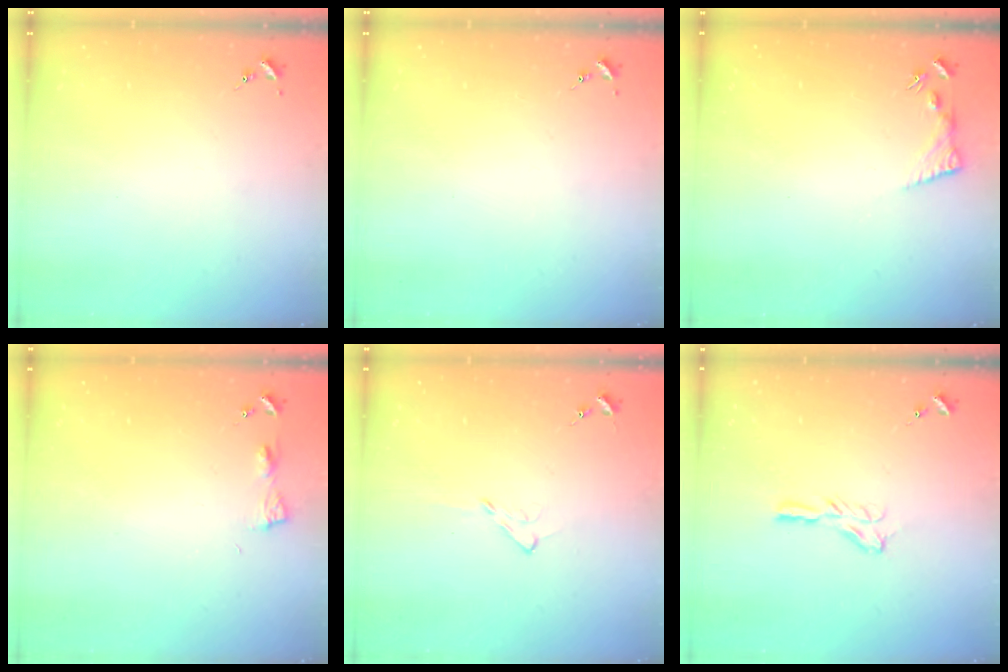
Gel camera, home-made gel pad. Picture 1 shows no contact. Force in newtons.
{"total": 0.0}
{"total": 6.4, "press": 6.3, "slide": 0.7}
{"total": 4.2, "press": 4.1, "slide": 0.4}
{"total": 4.9, "press": 4.9, "slide": 0.6}
{"total": 6.4, "press": 6.4, "slide": 0.4}